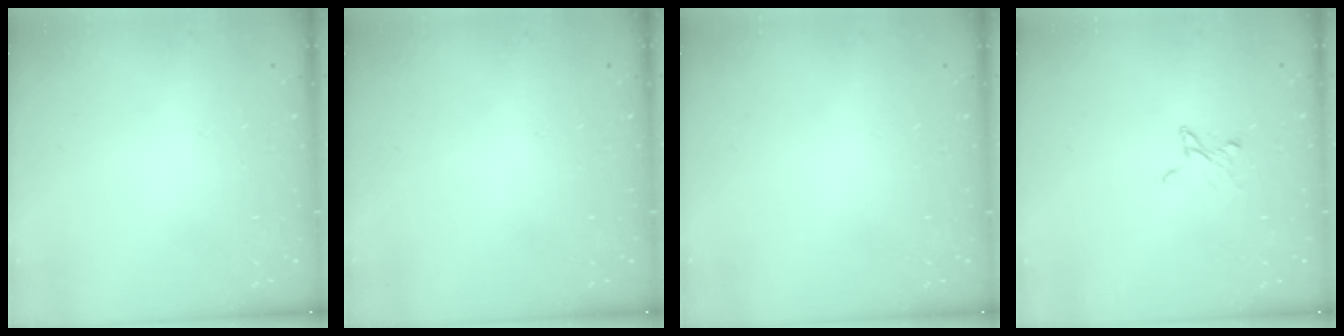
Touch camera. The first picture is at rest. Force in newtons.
{"total": 0.0}
{"total": 0.0}
{"total": 4.0, "press": 4.0, "slide": 0.4}